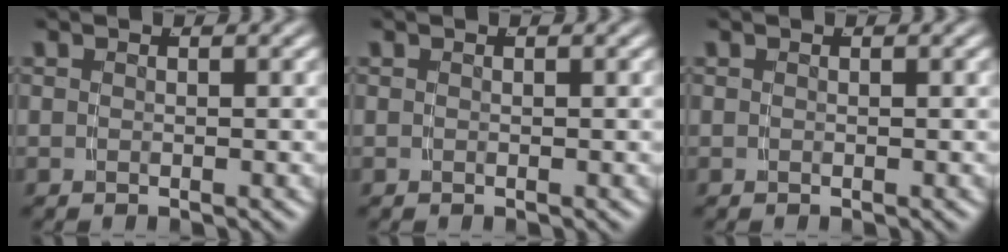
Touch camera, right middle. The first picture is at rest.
{"total": 0.0}
{"total": 0.0}